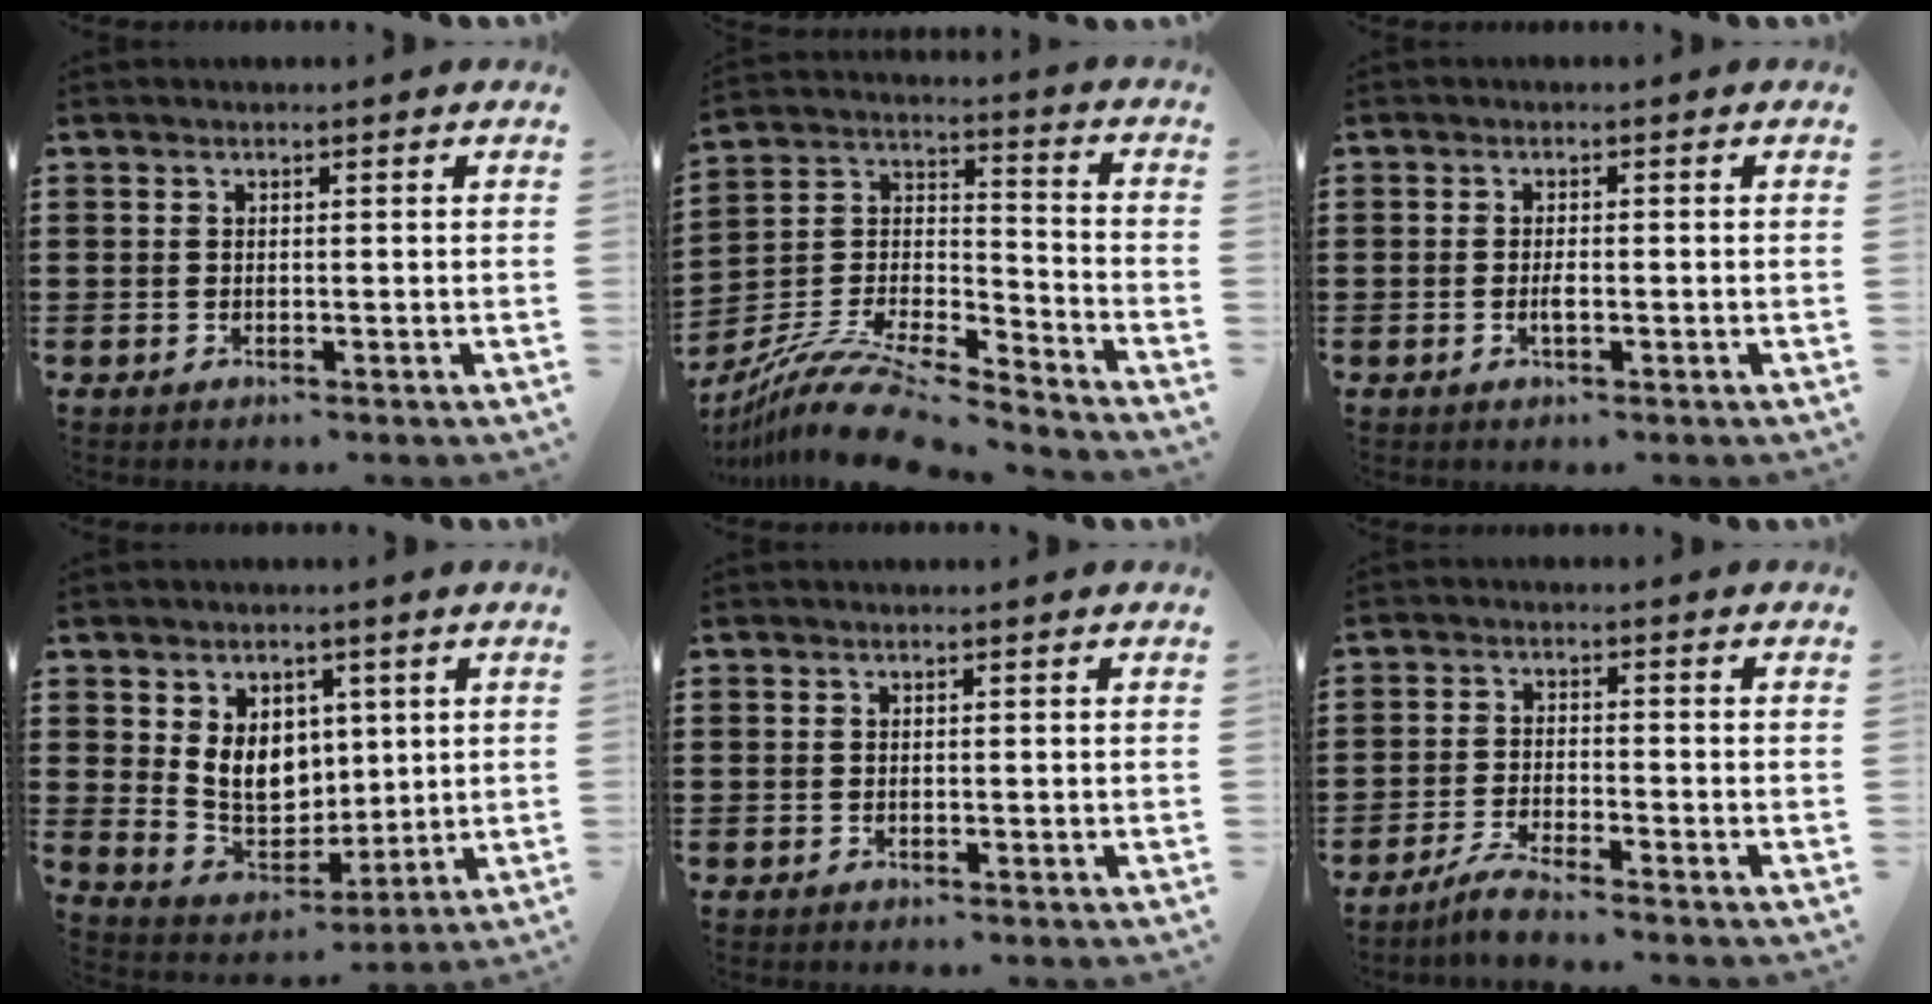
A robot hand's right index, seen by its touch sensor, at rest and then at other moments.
{"total": 11.7, "force": [-10.1, 2.8, 5.2], "torque": [-0.112, 0.023, -0.203]}
{"total": 1.5, "force": [-0.4, 0.4, 1.4], "torque": [-0.034, -0.004, -0.010]}
{"total": 7.9, "force": [2.1, 6.3, 4.4], "torque": [-0.096, 0.009, 0.039]}
{"total": 0.0}
{"total": 3.2, "force": [-2.8, -0.2, 1.4], "torque": [-0.032, -0.001, -0.057]}